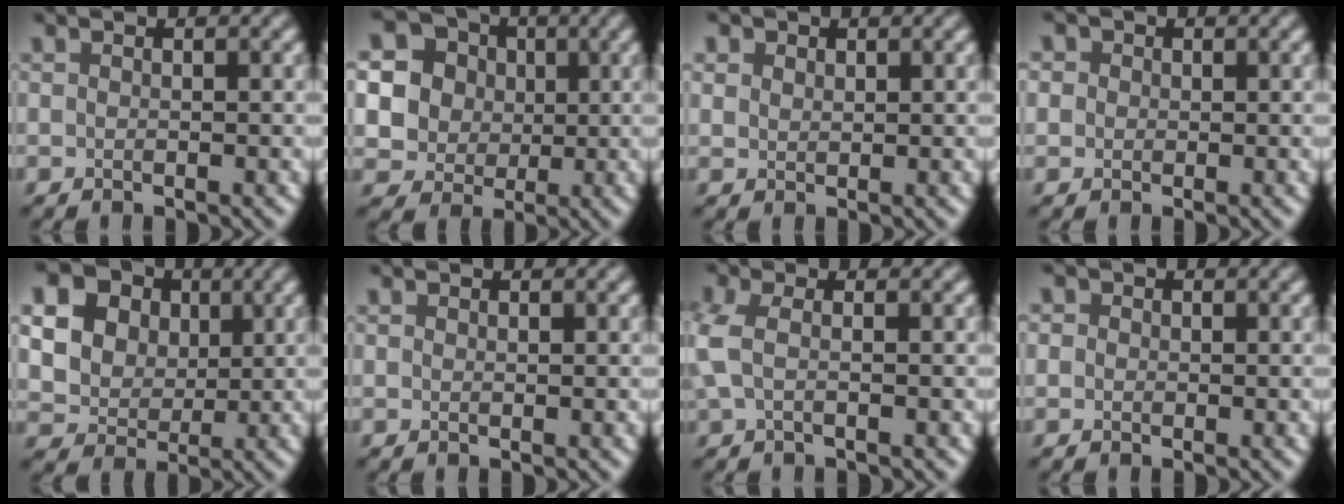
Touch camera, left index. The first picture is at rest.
{"total": 10.0, "force": [3.2, 8.6, 4.0], "torque": [-0.107, 0.020, 0.051]}
{"total": 1.9, "force": [1.2, 1.3, 0.6], "torque": [-0.015, -0.002, 0.021]}
{"total": 3.0, "force": [1.4, 2.4, 1.2], "torque": [-0.015, 0.014, 0.004]}
{"total": 16.8, "force": [6.3, 13.9, 6.8], "torque": [-0.188, 0.025, 0.100]}
{"total": 0.0}
{"total": 2.7, "force": [0.1, 1.3, 2.3], "torque": [-0.070, 0.004, -0.006]}
{"total": 1.6, "force": [0.6, 1.3, 0.6], "torque": [-0.002, 0.009, -0.011]}